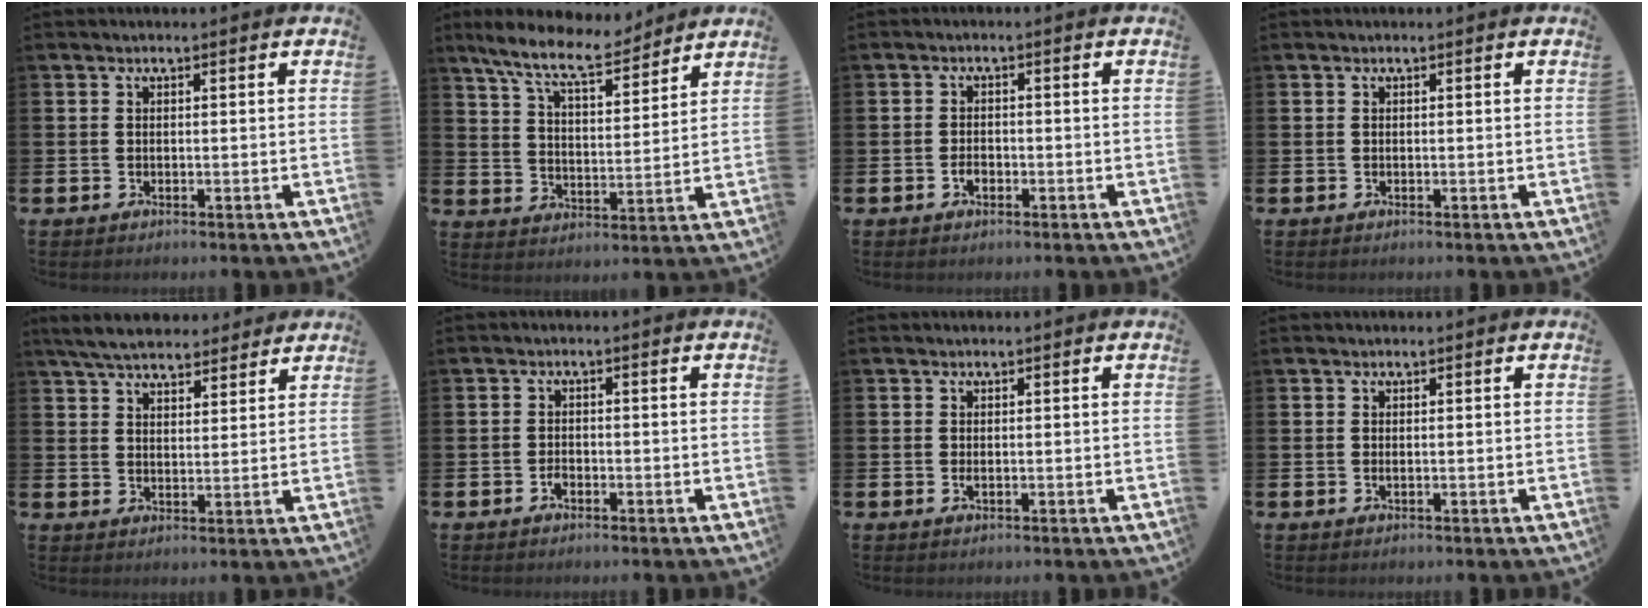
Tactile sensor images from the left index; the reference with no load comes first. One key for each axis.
{"total": 9.7, "fx": 8.8, "fy": 2.0, "fz": 3.8, "tx": -0.097, "ty": -0.042, "tz": 0.158}
{"total": 1.6, "fx": -0.7, "fy": 1.0, "fz": 1.1, "tx": -0.015, "ty": -0.001, "tz": -0.015}
{"total": 0.0}
{"total": 6.0, "fx": 5.7, "fy": 1.4, "fz": 1.2, "tx": -0.043, "ty": -0.020, "tz": 0.104}
{"total": 1.2, "fx": -0.7, "fy": 0.7, "fz": 0.6, "tx": -0.007, "ty": -0.003, "tz": -0.016}
{"total": 0.5, "fx": 0.1, "fy": 0.2, "fz": 0.5, "tx": -0.005, "ty": -0.002, "tz": 0.000}
{"total": 0.0}